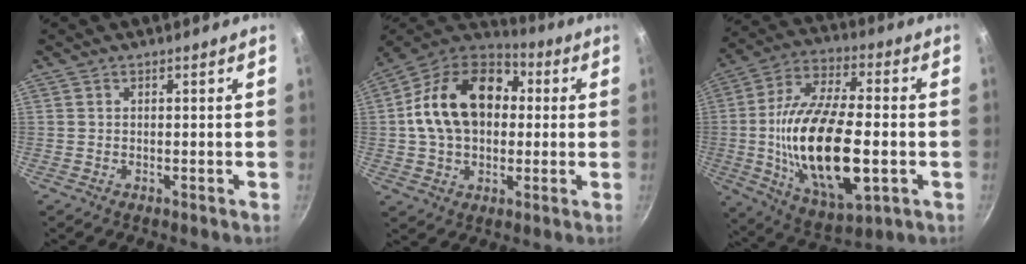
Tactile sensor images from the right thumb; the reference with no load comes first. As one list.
[{"total": 20.5, "force": [2.3, 14.6, 14.3], "torque": [-0.225, 0.038, 0.024]}, {"total": 24.4, "force": [-3.3, 10.9, 21.6], "torque": [-0.398, 0.013, -0.055]}]